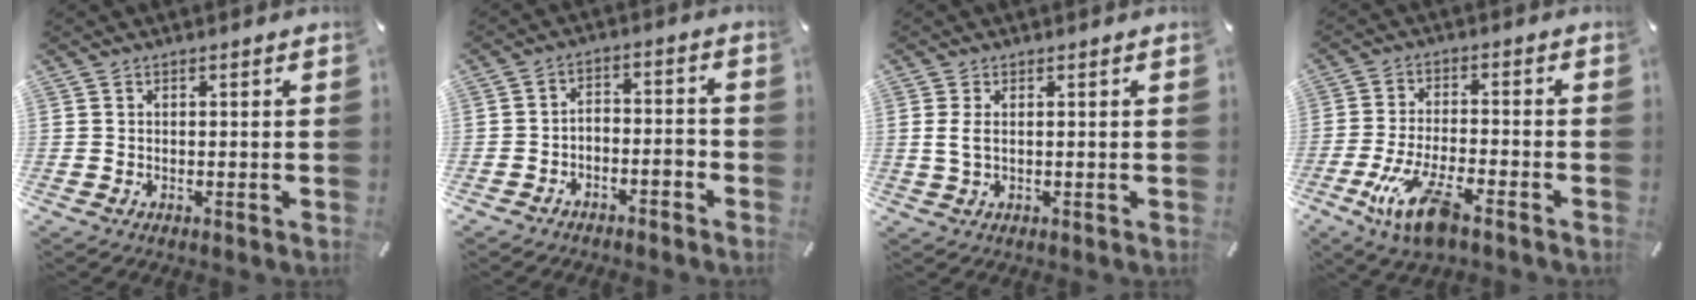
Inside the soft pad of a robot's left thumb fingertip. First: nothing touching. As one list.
[{"total": 4.7, "force": [-3.4, 2.4, 2.2], "torque": [-0.032, 0.021, -0.062]}, {"total": 2.9, "force": [0.5, 1.2, 2.6], "torque": [-0.054, 0.003, 0.008]}, {"total": 12.0, "force": [-6.6, 3.7, 9.2], "torque": [-0.197, 0.013, -0.119]}]